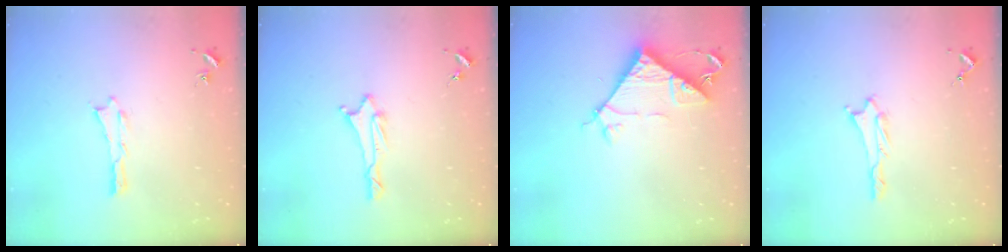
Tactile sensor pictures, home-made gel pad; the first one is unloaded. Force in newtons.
{"total": 1.7, "press": 1.6, "slide": 0.5}
{"total": 7.7, "press": 7.7, "slide": 0.8}
{"total": 1.2, "press": 1.2, "slide": 0.1}